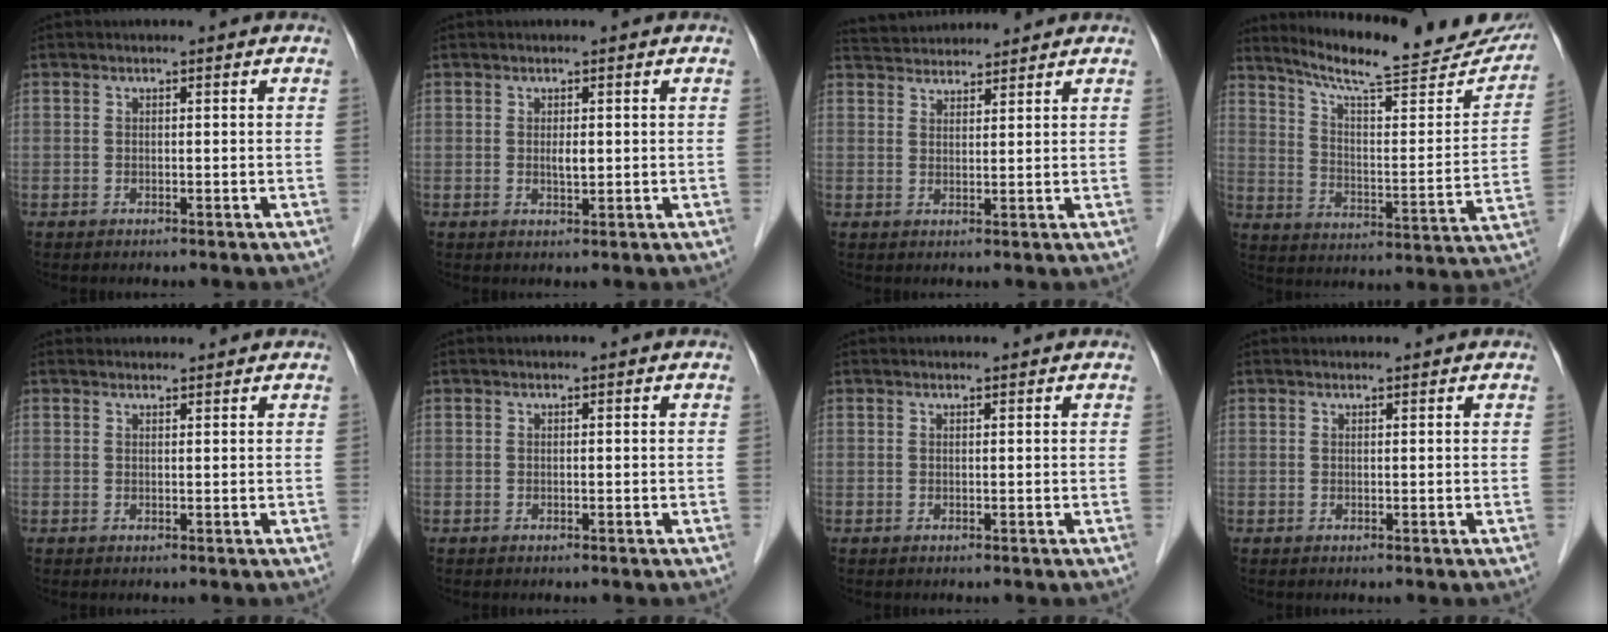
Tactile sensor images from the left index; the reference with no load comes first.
{"total": 1.3, "force": [0.2, 0.4, 1.2], "torque": [-0.022, -0.004, 0.003]}
{"total": 6.9, "force": [6.7, 1.2, 1.3], "torque": [-0.026, 0.034, 0.107]}
{"total": 23.7, "force": [21.4, 3.1, 9.6], "torque": [-0.141, -0.052, 0.285]}
{"total": 2.5, "force": [2.4, 0.4, 0.1], "torque": [-0.007, 0.018, 0.034]}
{"total": 0.0}
{"total": 1.0, "force": [1.0, 0.0, 0.1], "torque": [-0.006, 0.010, 0.015]}
{"total": 1.4, "force": [1.4, 0.1, 0.2], "torque": [-0.006, 0.012, 0.021]}